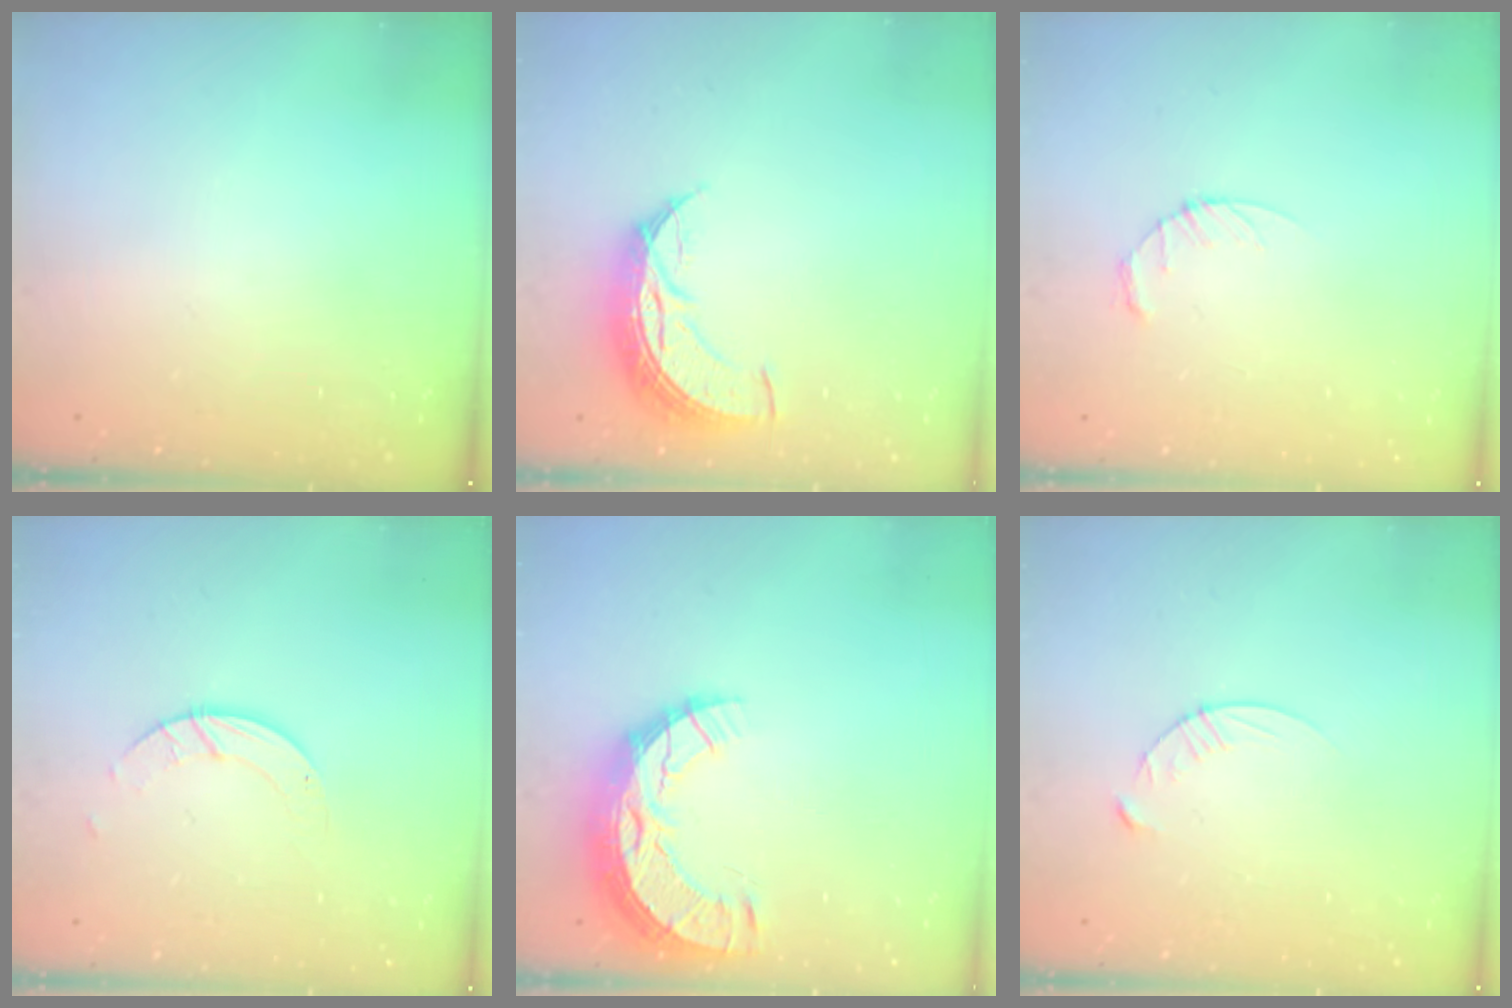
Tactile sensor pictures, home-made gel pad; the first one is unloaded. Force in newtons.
{"total": 8.6, "press": 8.6, "slide": 0.8}
{"total": 3.4, "press": 3.4, "slide": 0.5}
{"total": 3.6, "press": 3.6, "slide": 0.2}
{"total": 13.0, "press": 13.0, "slide": 0.9}
{"total": 4.6, "press": 4.6, "slide": 0.5}